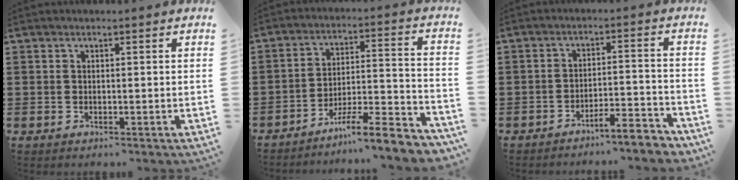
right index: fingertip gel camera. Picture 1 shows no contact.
{"total": 8.3, "force": [-7.1, 0.5, 4.3], "torque": [-0.060, 0.006, -0.137]}
{"total": 5.0, "force": [-4.6, 0.1, 1.9], "torque": [-0.032, -0.005, -0.090]}